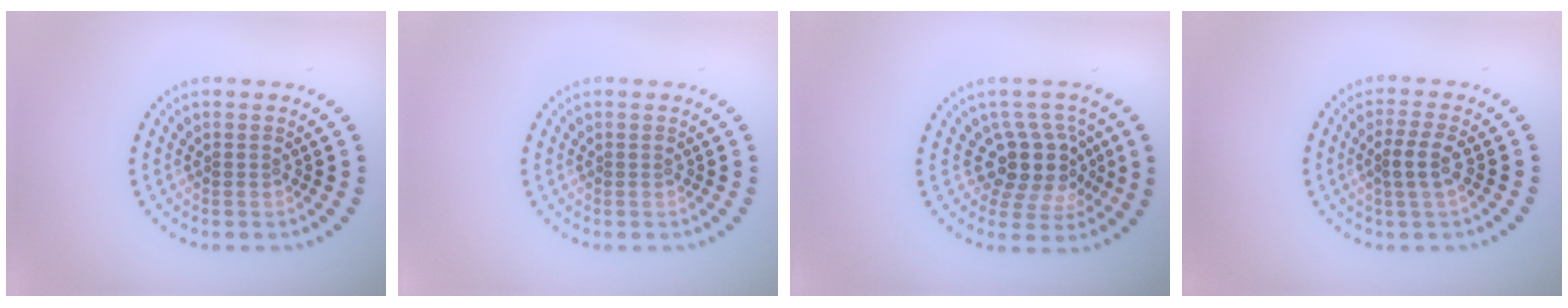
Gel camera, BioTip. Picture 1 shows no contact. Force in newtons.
{"total": 0.0}
{"total": 4.3, "press": 3.4, "slide": 2.6}
{"total": 2.3, "press": 2.1, "slide": 0.9}